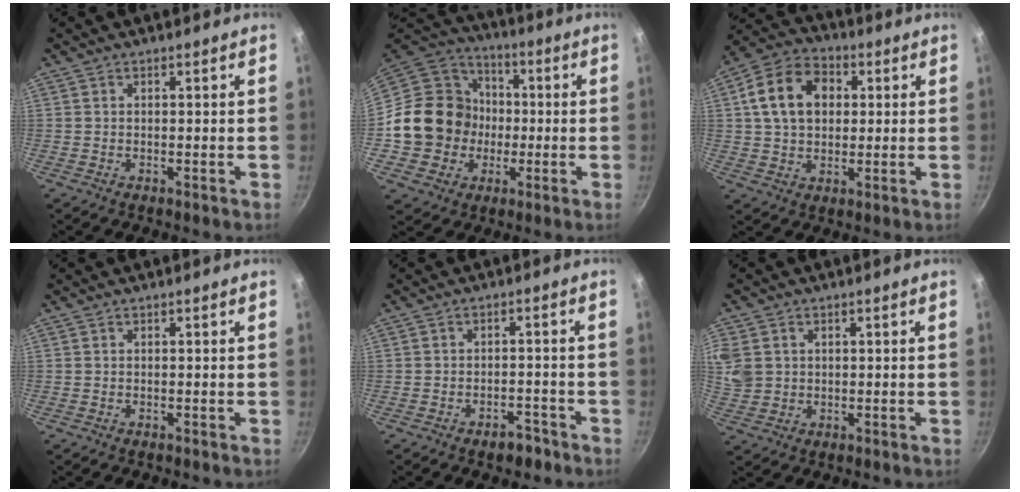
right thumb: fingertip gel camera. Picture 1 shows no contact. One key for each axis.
{"total": 18.3, "fx": -1.8, "fy": 16.9, "fz": 7.0, "tx": -0.094, "ty": 0.038, "tz": -0.026}
{"total": 13.5, "fx": 2.8, "fy": 9.9, "fz": 8.7, "tx": -0.134, "ty": 0.017, "tz": 0.035}
{"total": 0.0}
{"total": 3.9, "fx": -2.7, "fy": 2.1, "fz": 1.8, "tx": -0.011, "ty": 0.027, "tz": -0.026}
{"total": 2.1, "fx": 0.5, "fy": 1.7, "fz": 1.1, "tx": -0.020, "ty": 0.003, "tz": 0.014}